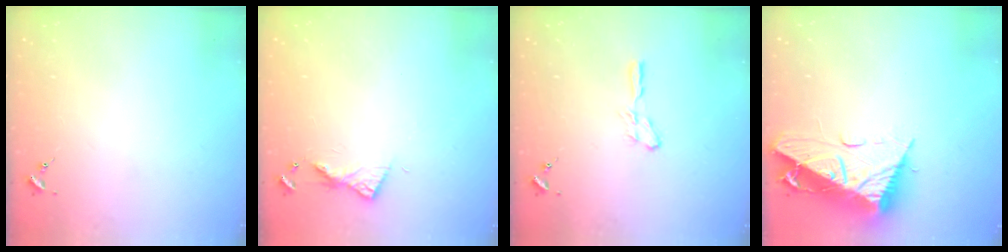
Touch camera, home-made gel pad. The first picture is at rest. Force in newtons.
{"total": 6.1, "press": 6.1, "slide": 0.6}
{"total": 4.3, "press": 4.3, "slide": 0.5}
{"total": 16.6, "press": 16.5, "slide": 1.5}